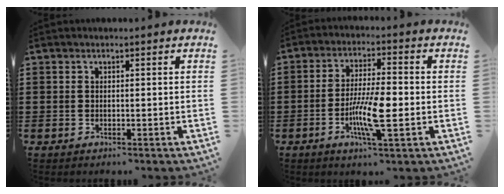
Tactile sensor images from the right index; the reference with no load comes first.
{"total": 9.0, "force": [-2.4, 1.9, 8.5], "torque": [-0.157, -0.004, -0.044]}